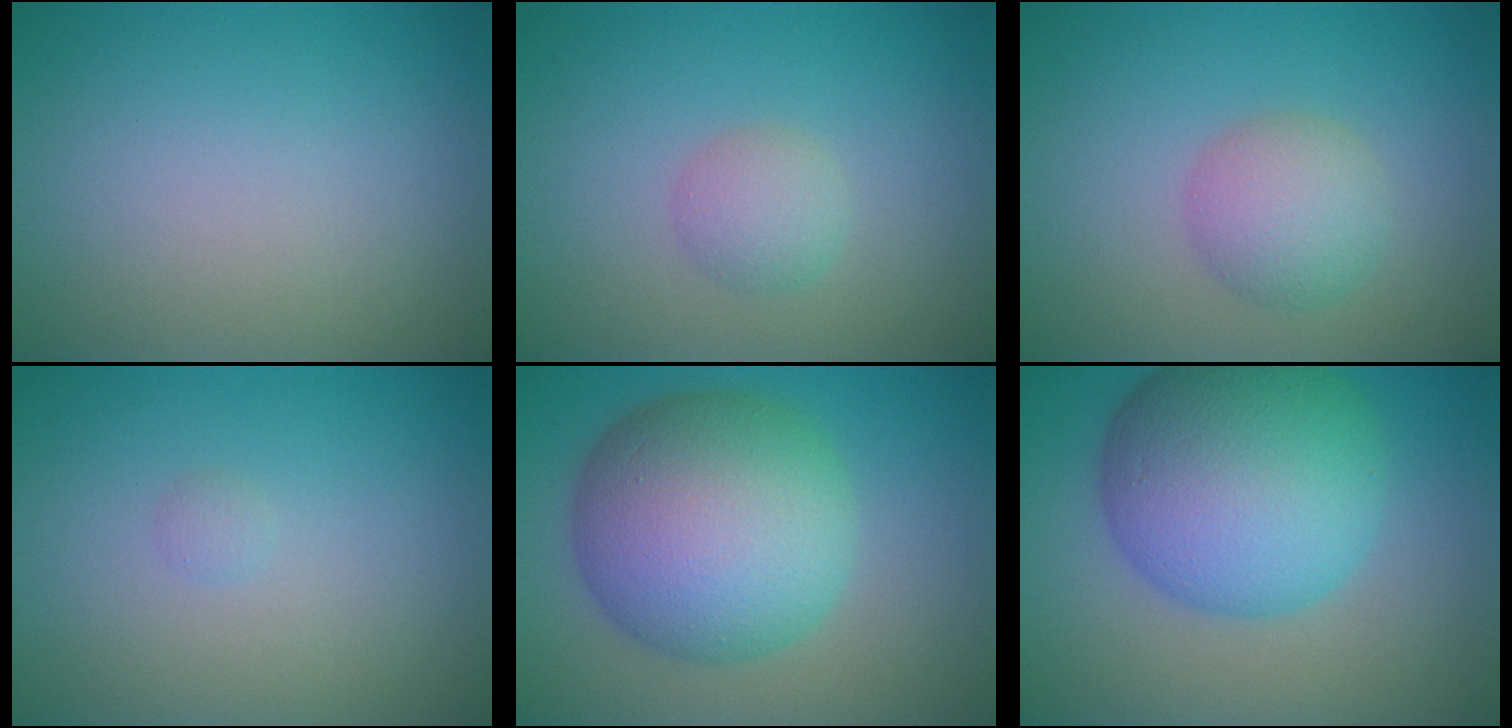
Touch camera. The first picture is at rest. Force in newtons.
{"total": 2.0, "press": 2.0, "slide": 0.0}
{"total": 3.5, "press": 3.5, "slide": 0.1}
{"total": 0.5, "press": 0.5, "slide": 0.0}
{"total": 12.3, "press": 12.3, "slide": 0.3}
{"total": 12.4, "press": 12.4, "slide": 0.1}